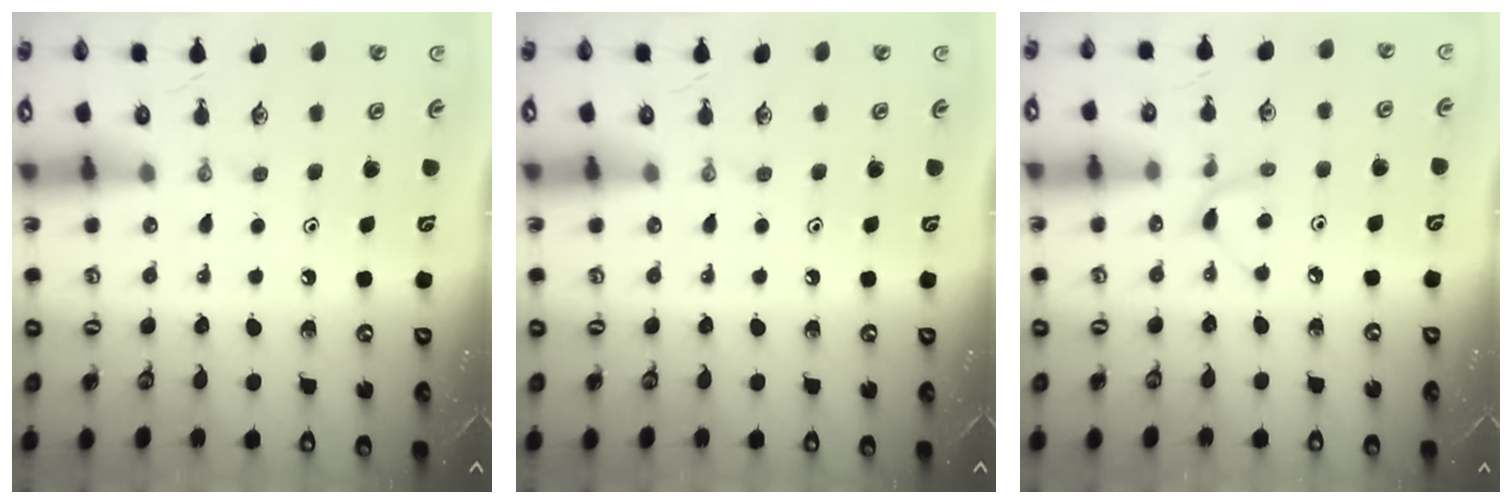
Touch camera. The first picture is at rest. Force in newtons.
{"total": 0.0}
{"total": 5.6, "press": 5.6, "slide": 0.6}